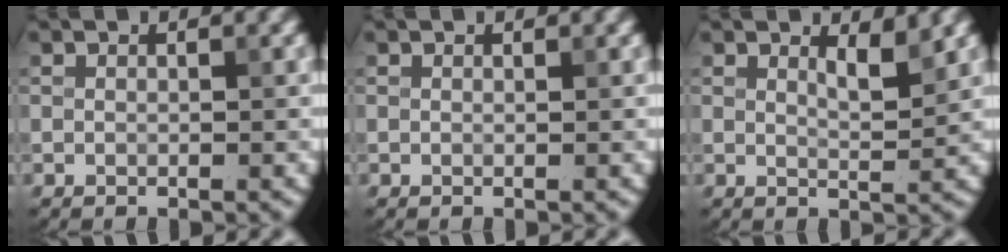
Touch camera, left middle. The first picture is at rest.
{"total": 0.0}
{"total": 1.9, "force": [1.3, 0.4, 1.4], "torque": [-0.018, -0.005, 0.020]}